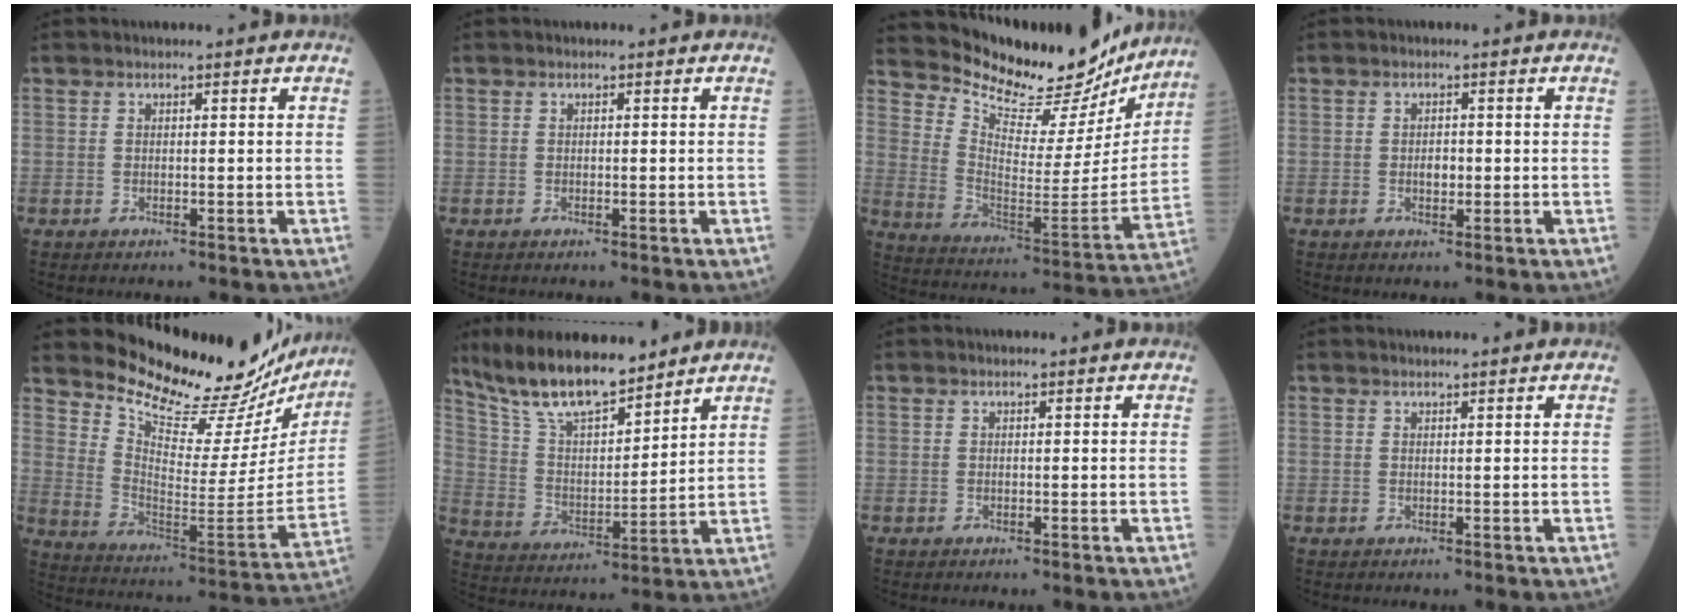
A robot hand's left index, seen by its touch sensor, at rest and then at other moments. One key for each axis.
{"total": 0.0}
{"total": 21.1, "fx": 19.7, "fy": 5.1, "fz": 5.4, "tx": -0.094, "ty": -0.057, "tz": 0.278}
{"total": 1.8, "fx": -0.4, "fy": 1.1, "fz": 1.3, "tx": -0.023, "ty": -0.001, "tz": -0.006}
{"total": 24.7, "fx": 23.1, "fy": 5.2, "fz": 6.9, "tx": -0.108, "ty": -0.105, "tz": 0.309}
{"total": 14.3, "fx": 12.1, "fy": 3.2, "fz": 6.9, "tx": -0.135, "ty": 0.003, "tz": 0.227}
{"total": 0.0}
{"total": 1.2, "fx": 1.0, "fy": -0.1, "fz": 0.5, "tx": -0.006, "ty": 0.009, "tz": 0.019}